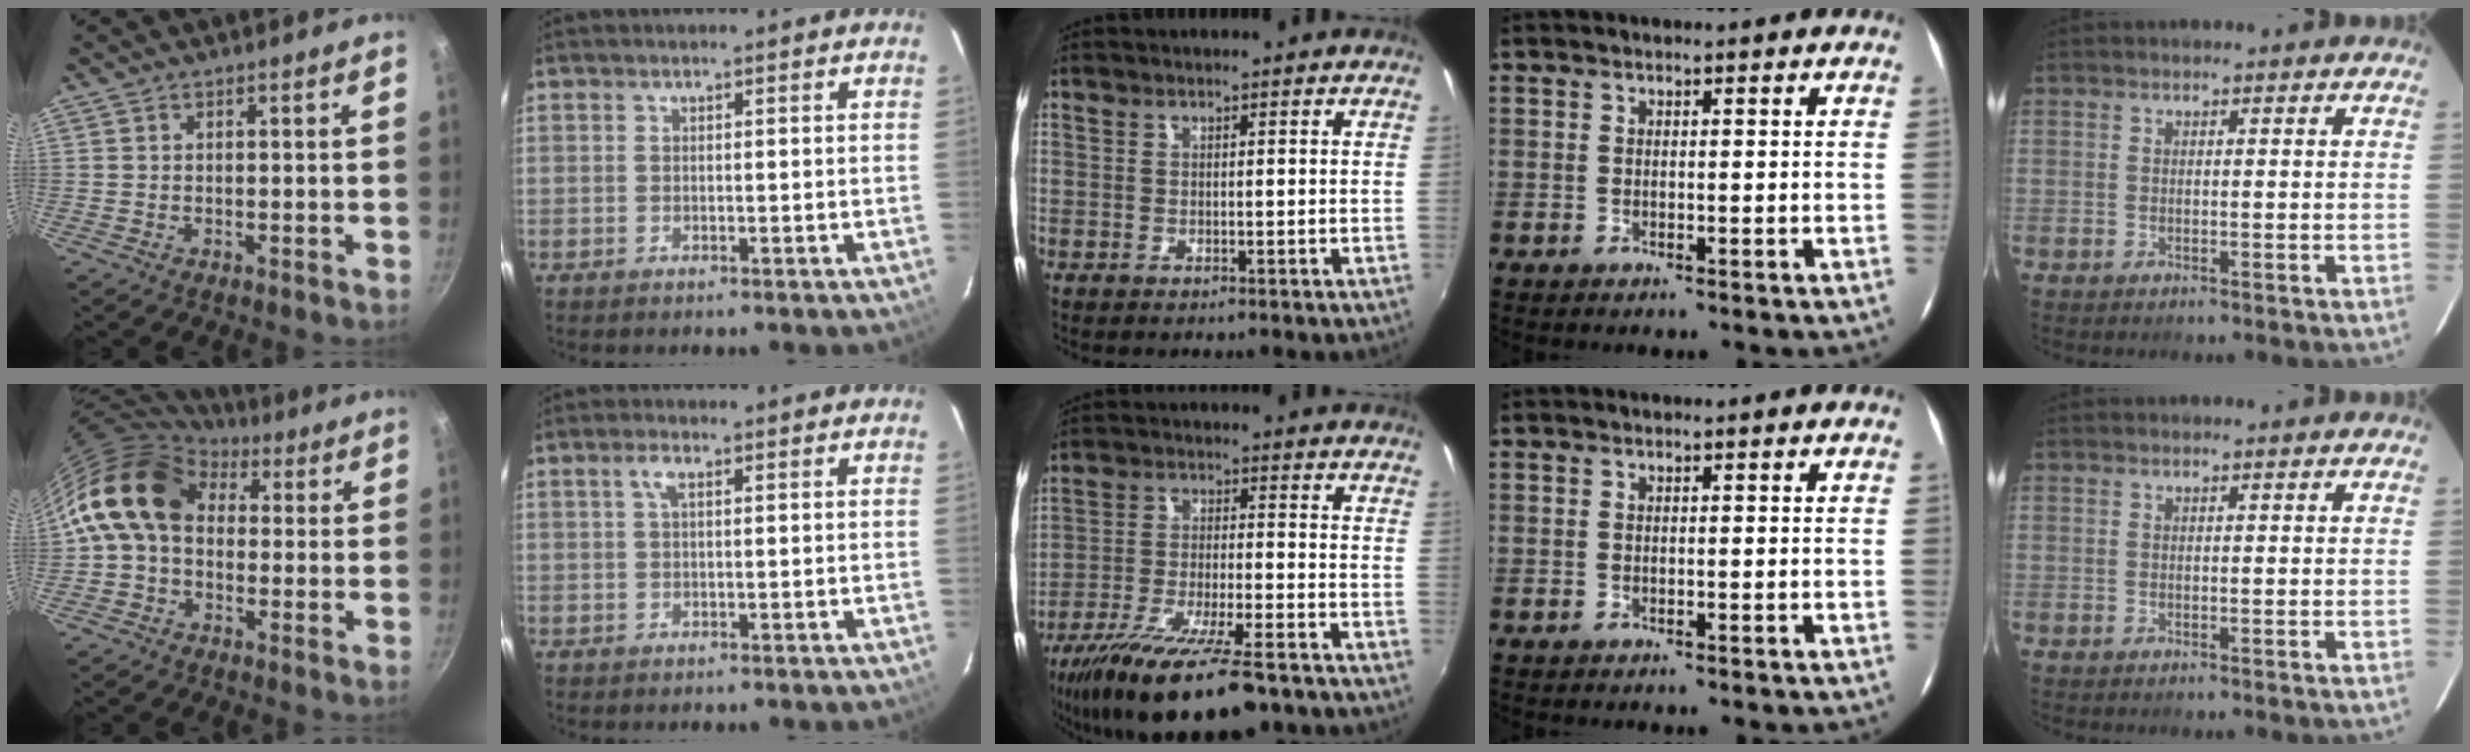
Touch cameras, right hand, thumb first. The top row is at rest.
{"thumb": {"total": 13.5, "force": [2.4, 9.9, 8.8], "torque": [-0.133, 0.023, 0.020]}, "index": {"total": 2.2, "force": [0.8, 0.8, 1.9], "torque": [-0.038, 0.008, 0.014]}, "middle": {"total": 18.7, "force": [-13.6, 4.1, 12.1], "torque": [-0.232, -0.050, -0.225]}}